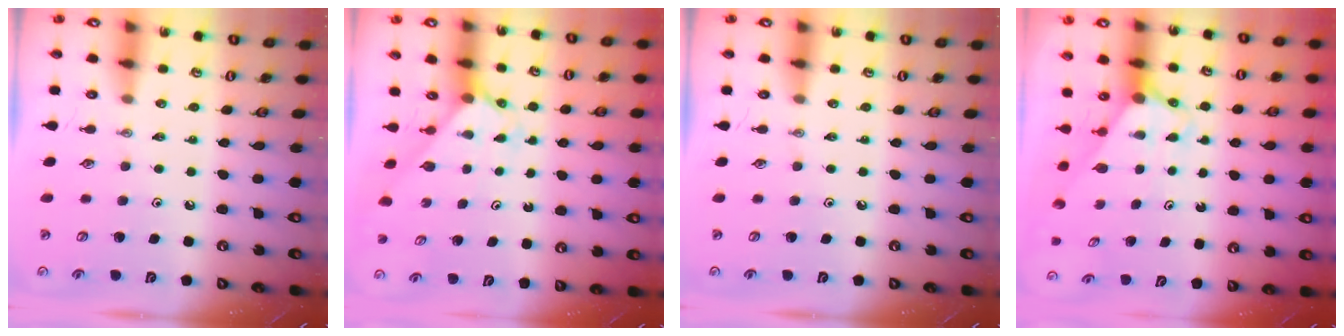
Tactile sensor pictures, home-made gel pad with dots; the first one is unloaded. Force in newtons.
{"total": 2.0, "press": 2.0, "slide": 0.2}
{"total": 0.0}
{"total": 2.8, "press": 2.8, "slide": 0.0}